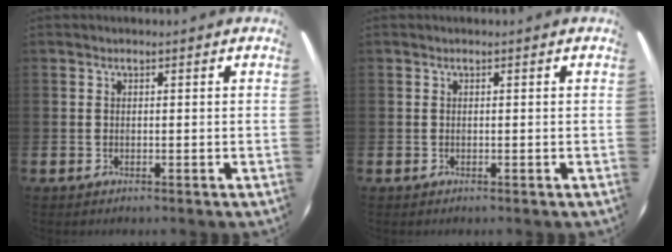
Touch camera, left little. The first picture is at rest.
{"total": 0.0}